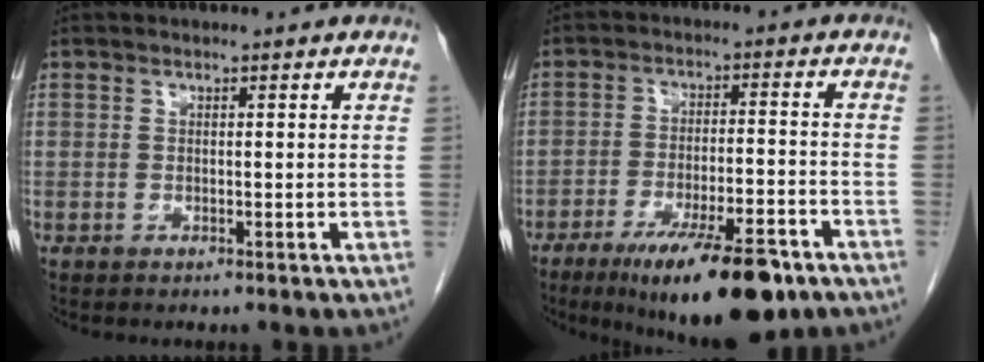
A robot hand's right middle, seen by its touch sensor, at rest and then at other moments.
{"total": 15.1, "force": [-10.0, 3.2, 10.9], "torque": [-0.147, -0.020, -0.158]}